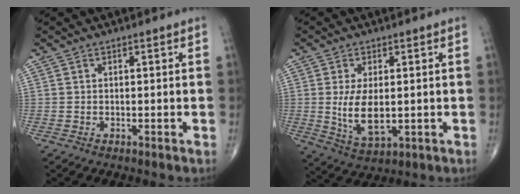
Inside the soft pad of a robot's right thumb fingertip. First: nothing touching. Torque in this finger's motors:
{"motor_torque": [-0.33, 0.65, 0.51, 0.40, 0.02]}